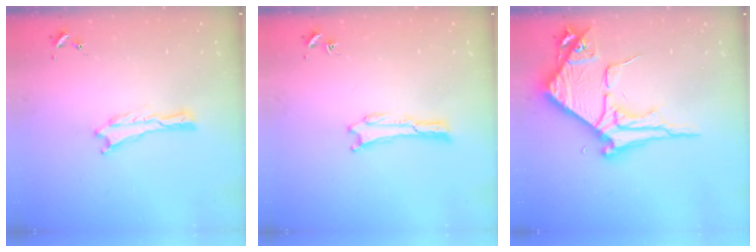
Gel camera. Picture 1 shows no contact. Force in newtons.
{"total": 0.0}
{"total": 8.8, "press": 8.7, "slide": 0.9}